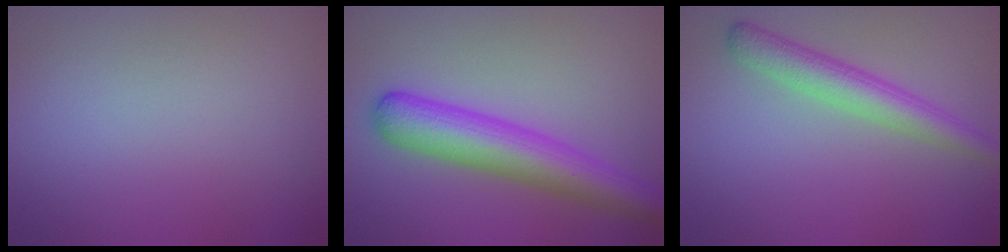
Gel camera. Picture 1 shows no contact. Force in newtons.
{"total": 6.3, "press": 6.3, "slide": 0.2}
{"total": 3.7, "press": 3.7, "slide": 0.1}